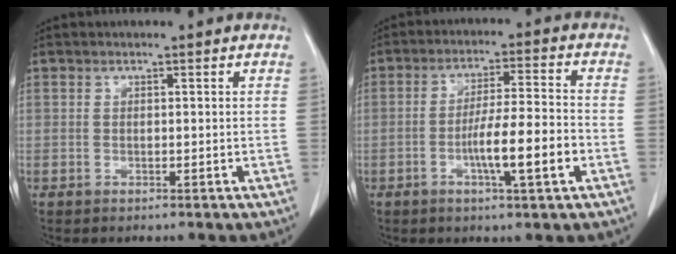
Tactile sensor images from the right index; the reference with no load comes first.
{"total": 9.0, "force": [-2.9, 0.4, 8.5], "torque": [-0.139, 0.001, -0.052]}